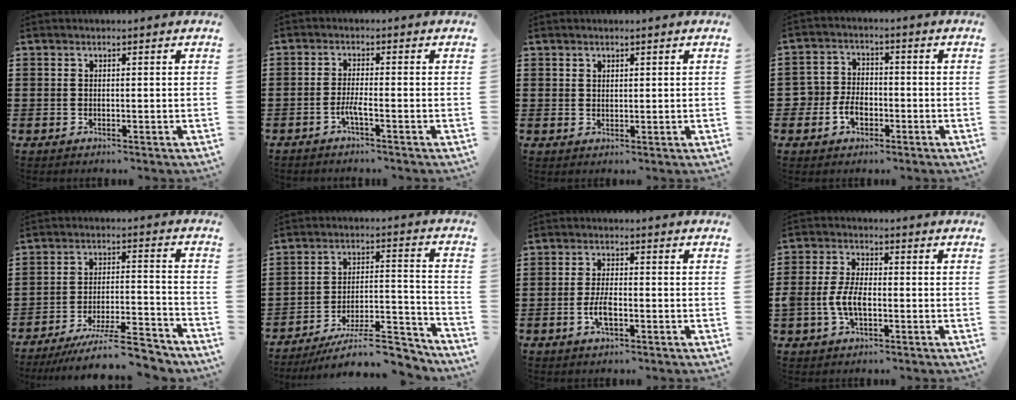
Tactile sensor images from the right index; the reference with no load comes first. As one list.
[{"total": 2.4, "force": [-1.4, 0.1, 1.9], "torque": [-0.041, -0.004, -0.028]}, {"total": 1.2, "force": [1.0, 0.7, 0.2], "torque": [-0.006, 0.002, 0.019]}, {"total": 4.1, "force": [-1.7, 3.1, 2.0], "torque": [-0.051, 0.004, -0.036]}, {"total": 9.5, "force": [-8.2, 1.1, 4.7], "torque": [-0.068, 0.020, -0.153]}, {"total": 12.0, "force": [-9.8, 2.3, 6.6], "torque": [-0.082, 0.038, -0.177]}, {"total": 3.9, "force": [-1.3, 1.4, 3.4], "torque": [-0.080, -0.003, -0.030]}, {"total": 5.7, "force": [-1.4, 3.0, 4.7], "torque": [-0.117, -0.004, -0.035]}]